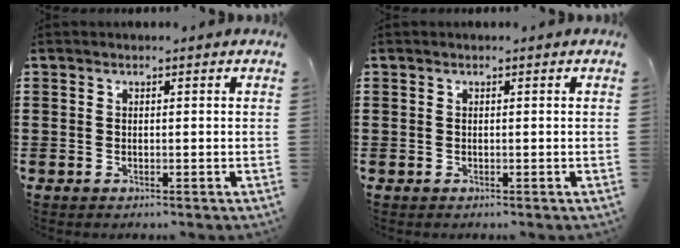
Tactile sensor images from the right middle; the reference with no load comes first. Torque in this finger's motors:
{"motor_torque": [0.65, -0.83, 0.03, 0.01]}